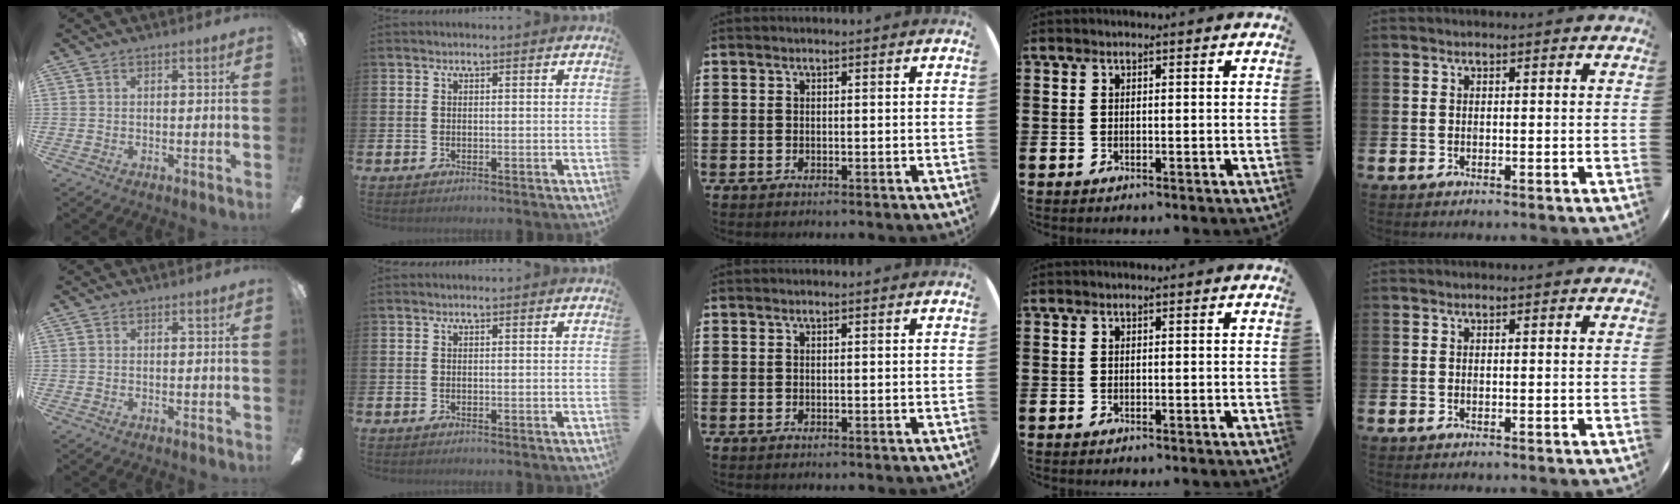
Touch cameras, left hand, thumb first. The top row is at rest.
{}